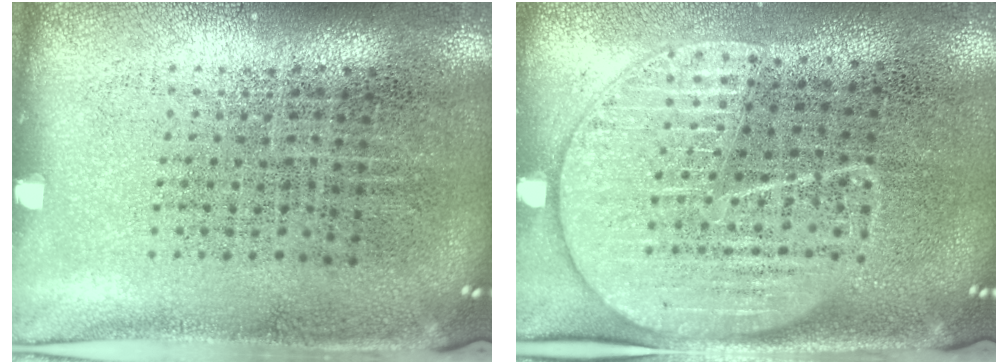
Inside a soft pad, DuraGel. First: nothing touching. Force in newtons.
{"total": 1.8, "press": 1.6, "slide": 0.9}